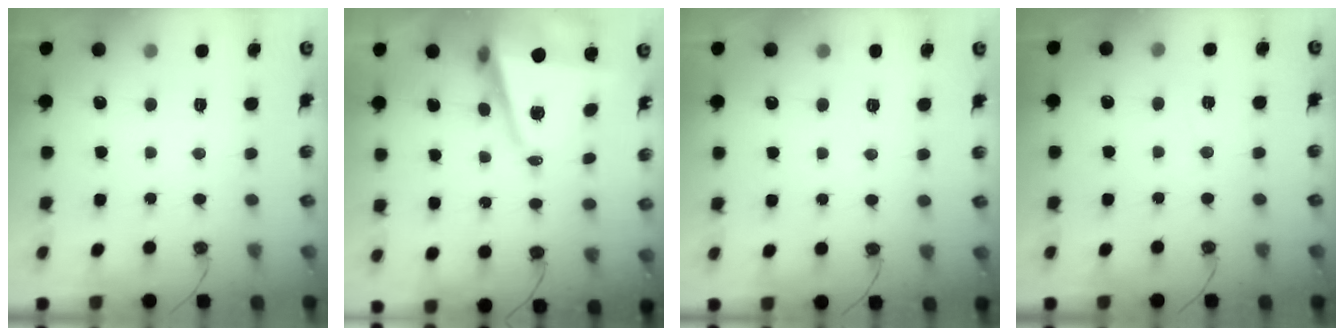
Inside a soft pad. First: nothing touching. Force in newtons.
{"total": 7.4, "press": 6.2, "slide": 4.1}
{"total": 2.7, "press": 2.6, "slide": 0.8}
{"total": 4.5, "press": 3.8, "slide": 2.4}